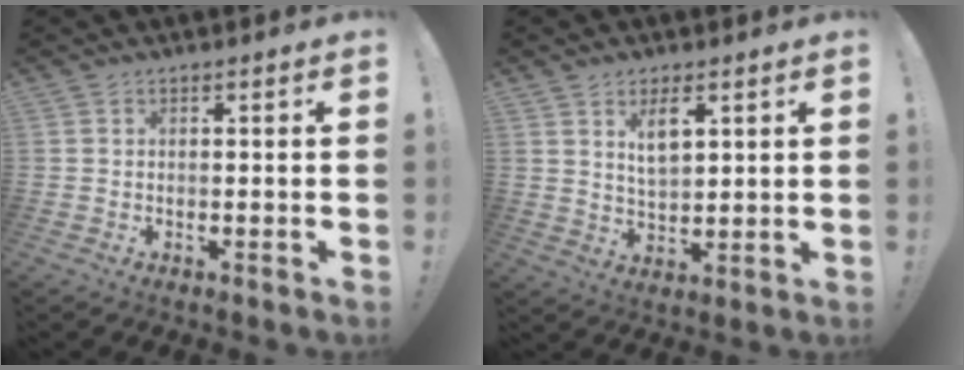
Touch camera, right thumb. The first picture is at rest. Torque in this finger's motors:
{"motor_torque": [0.35, 1.13, 0.33, 0.35, 0.06]}